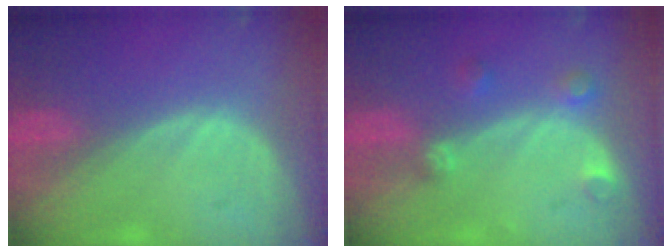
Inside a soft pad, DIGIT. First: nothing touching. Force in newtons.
{"total": 3.0, "press": 2.9, "slide": 0.6}